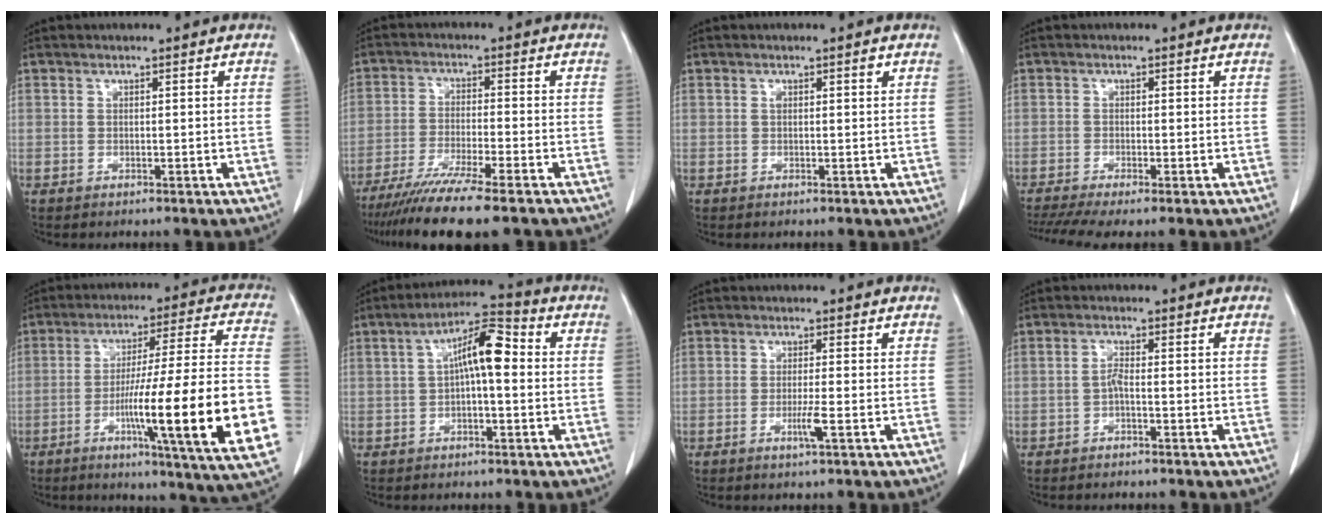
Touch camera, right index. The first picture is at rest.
{"total": 11.9, "force": [-9.5, -0.5, 7.2], "torque": [-0.111, -0.032, -0.153]}
{"total": 1.0, "force": [0.5, 0.4, 0.8], "torque": [-0.012, 0.009, 0.011]}
{"total": 5.5, "force": [-3.8, 0.5, 4.0], "torque": [-0.073, -0.008, -0.068]}
{"total": 23.2, "force": [-6.2, 0.1, 22.3], "torque": [-0.300, -0.009, -0.093]}
{"total": 8.2, "force": [0.7, 2.1, 7.9], "torque": [-0.136, 0.032, 0.006]}
{"total": 2.4, "force": [-0.9, -0.4, 2.2], "torque": [-0.043, -0.004, -0.017]}
{"total": 1.6, "force": [-0.7, 0.2, 1.4], "torque": [-0.026, 0.004, -0.013]}